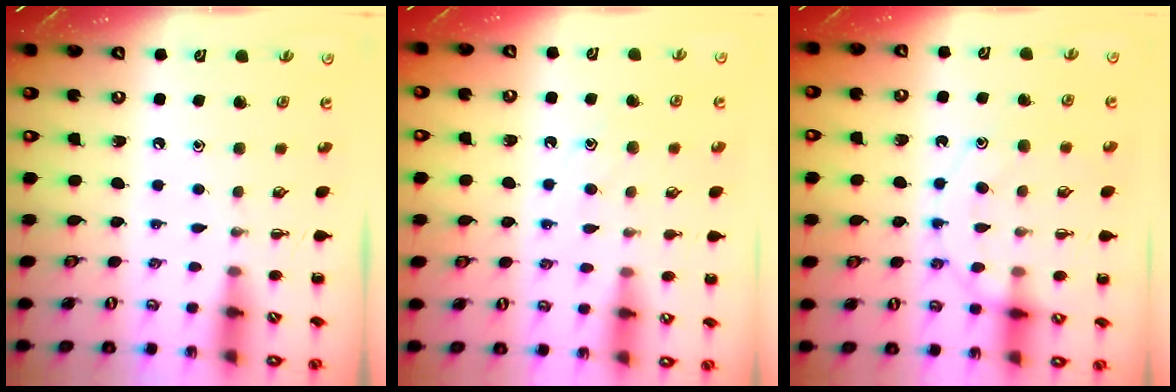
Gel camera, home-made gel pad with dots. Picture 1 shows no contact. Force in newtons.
{"total": 11.2, "press": 11.1, "slide": 1.0}
{"total": 12.6, "press": 12.5, "slide": 0.9}